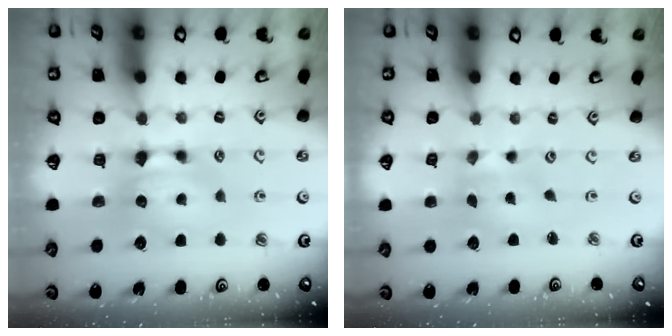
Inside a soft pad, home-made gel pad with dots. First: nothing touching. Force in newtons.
{"total": 2.7, "press": 2.5, "slide": 1.0}